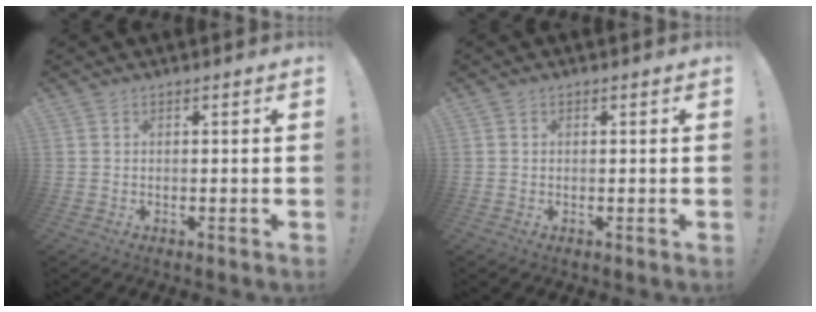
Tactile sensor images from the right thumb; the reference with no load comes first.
{"total": 0.0}